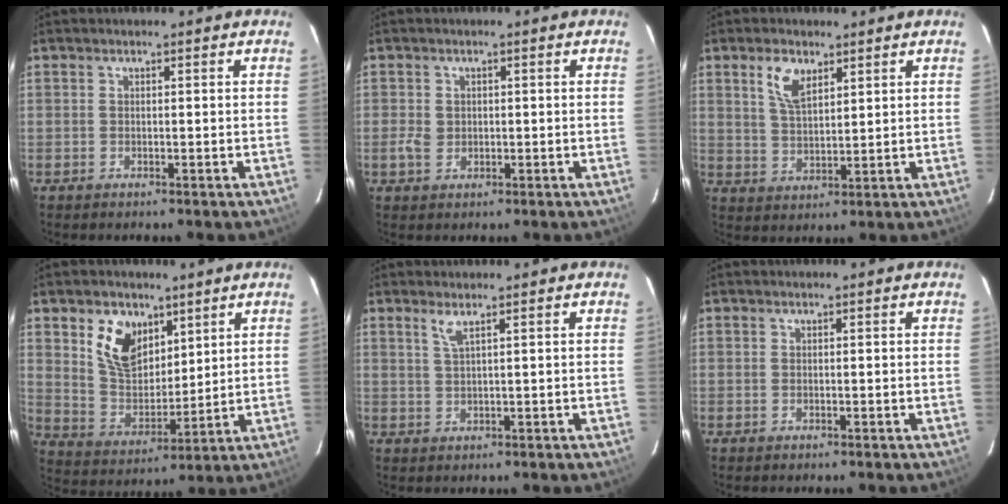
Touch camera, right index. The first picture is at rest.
{"total": 2.6, "force": [-0.3, 2.2, 1.3], "torque": [-0.026, 0.003, -0.003]}
{"total": 6.0, "force": [3.3, 2.9, 4.1], "torque": [-0.080, 0.007, 0.065]}
{"total": 11.0, "force": [5.8, 7.1, 6.1], "torque": [-0.118, 0.011, 0.119]}
{"total": 1.9, "force": [1.2, -0.2, 1.4], "torque": [-0.030, -0.002, 0.025]}
{"total": 0.0}